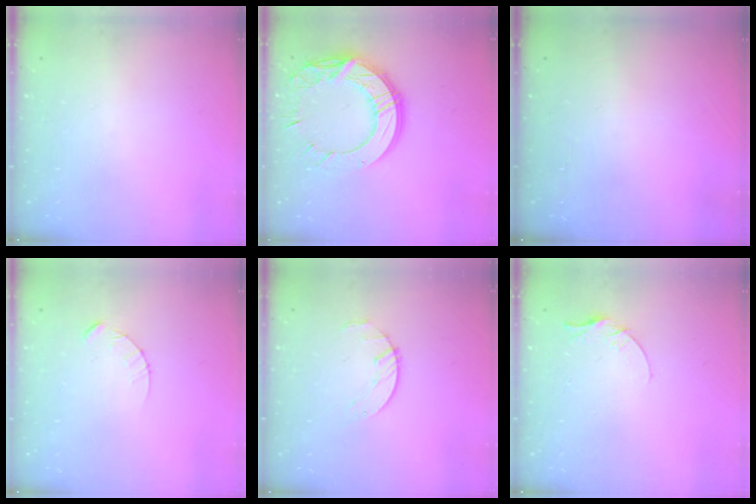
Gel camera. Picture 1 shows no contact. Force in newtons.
{"total": 18.4, "press": 18.3, "slide": 1.1}
{"total": 0.0}
{"total": 3.1, "press": 3.1, "slide": 0.3}
{"total": 1.6, "press": 1.6, "slide": 0.3}
{"total": 4.4, "press": 4.4, "slide": 0.5}